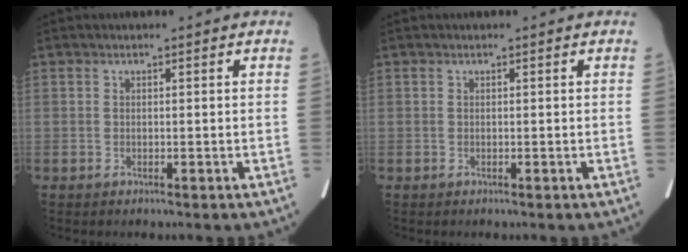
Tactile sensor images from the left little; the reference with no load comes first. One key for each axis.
{"total": 0.0}